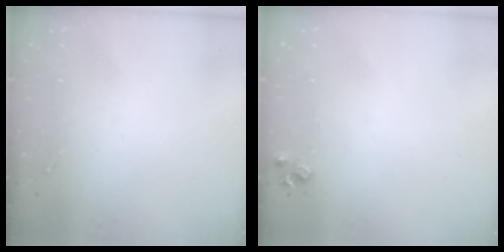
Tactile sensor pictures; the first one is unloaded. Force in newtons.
{"total": 5.7, "press": 5.7, "slide": 0.7}